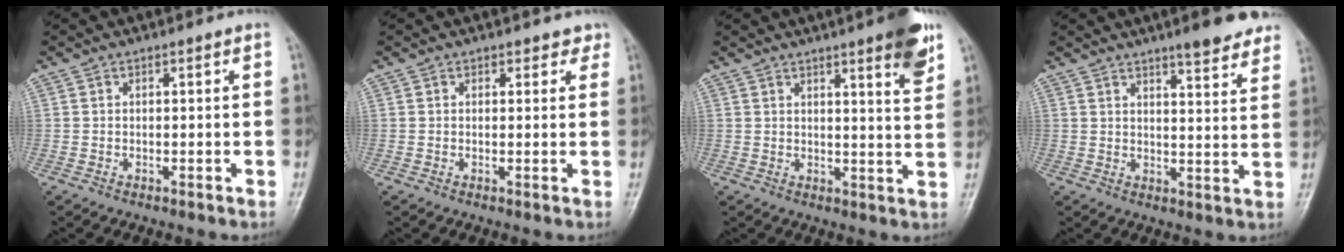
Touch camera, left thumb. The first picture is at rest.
{"total": 1.9, "force": [1.4, 1.3, 0.4], "torque": [0.022, -0.005, 0.009]}
{"total": 8.1, "force": [5.0, 1.0, 6.3], "torque": [-0.073, -0.027, 0.062]}
{"total": 9.9, "force": [7.7, 1.8, 6.0], "torque": [-0.055, -0.039, 0.091]}